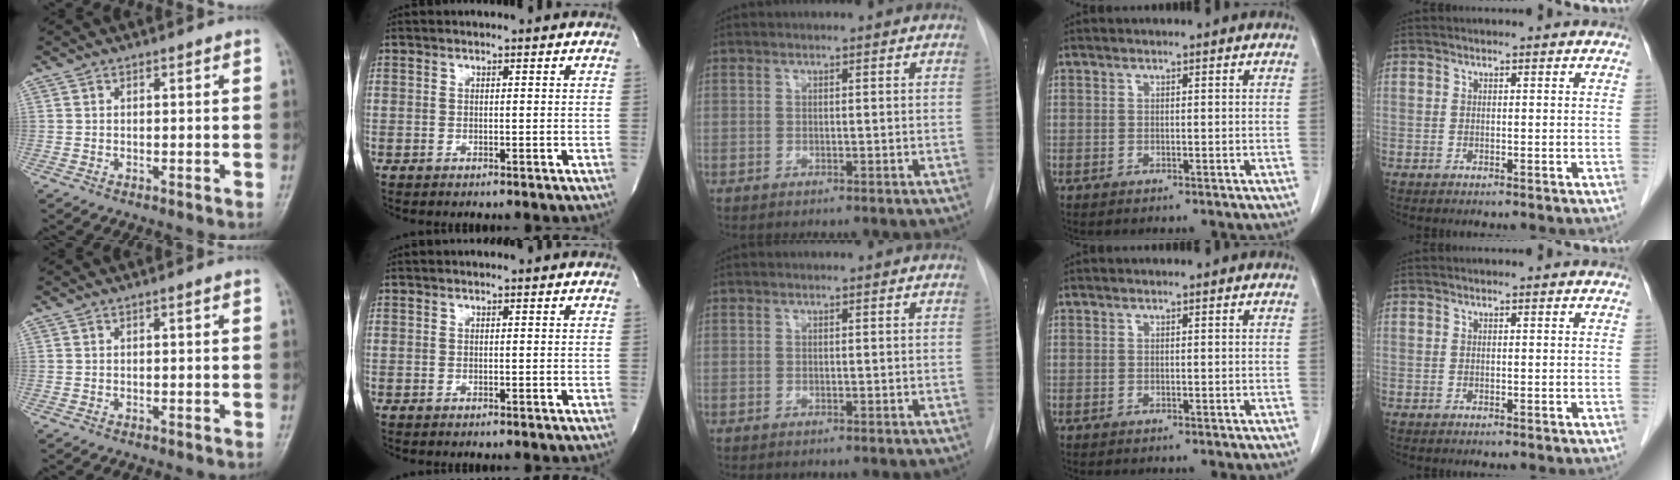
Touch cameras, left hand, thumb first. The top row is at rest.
{}